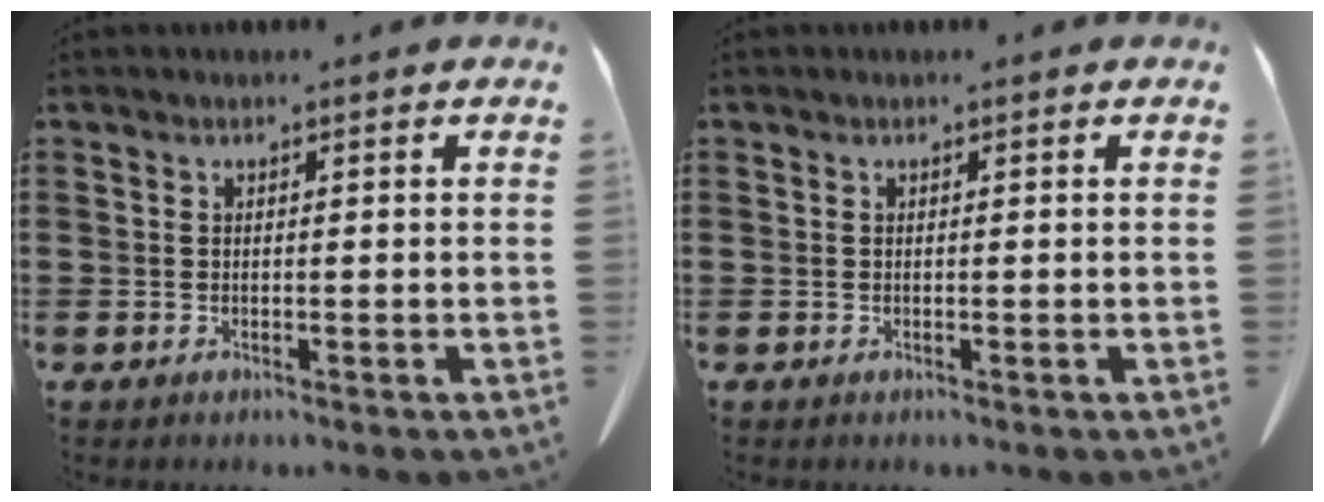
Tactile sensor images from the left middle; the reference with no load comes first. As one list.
[{"total": 0.0}]